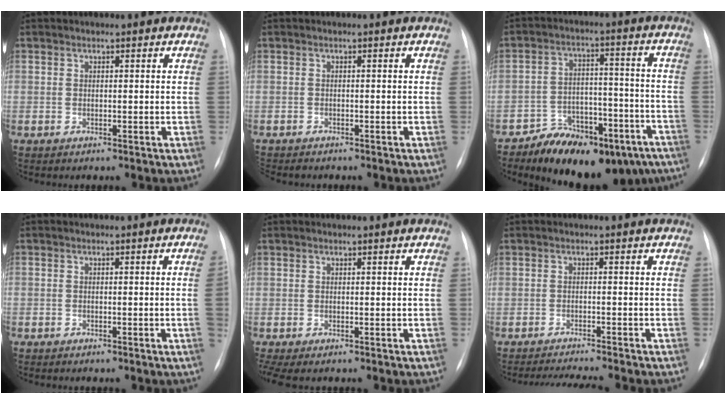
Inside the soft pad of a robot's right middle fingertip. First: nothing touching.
{"total": 3.2, "force": [-2.8, 1.2, 1.1], "torque": [-0.015, -0.006, -0.037]}
{"total": 17.4, "force": [-12.8, 8.0, 8.7], "torque": [-0.090, 0.048, -0.183]}
{"total": 1.5, "force": [-0.5, -0.5, 1.3], "torque": [-0.021, 0.002, -0.012]}
{"total": 3.8, "force": [-2.8, 1.5, 2.2], "torque": [-0.035, -0.010, -0.039]}
{"total": 5.8, "force": [-5.4, -0.6, 2.1], "torque": [-0.031, -0.013, -0.084]}